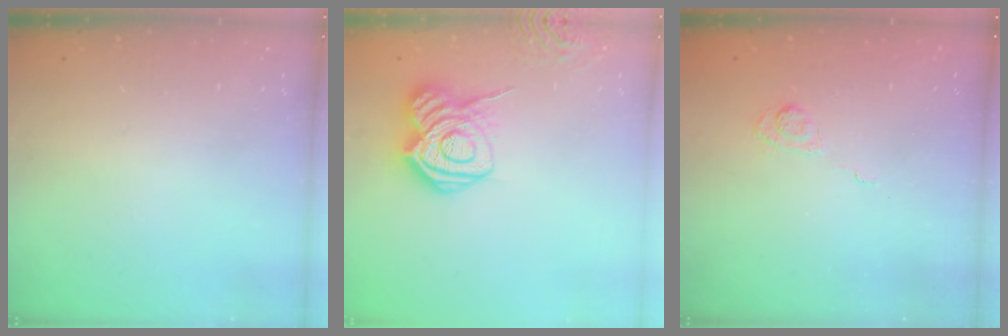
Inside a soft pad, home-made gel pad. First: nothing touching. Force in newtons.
{"total": 13.5, "press": 13.5, "slide": 0.9}
{"total": 3.8, "press": 3.5, "slide": 1.6}